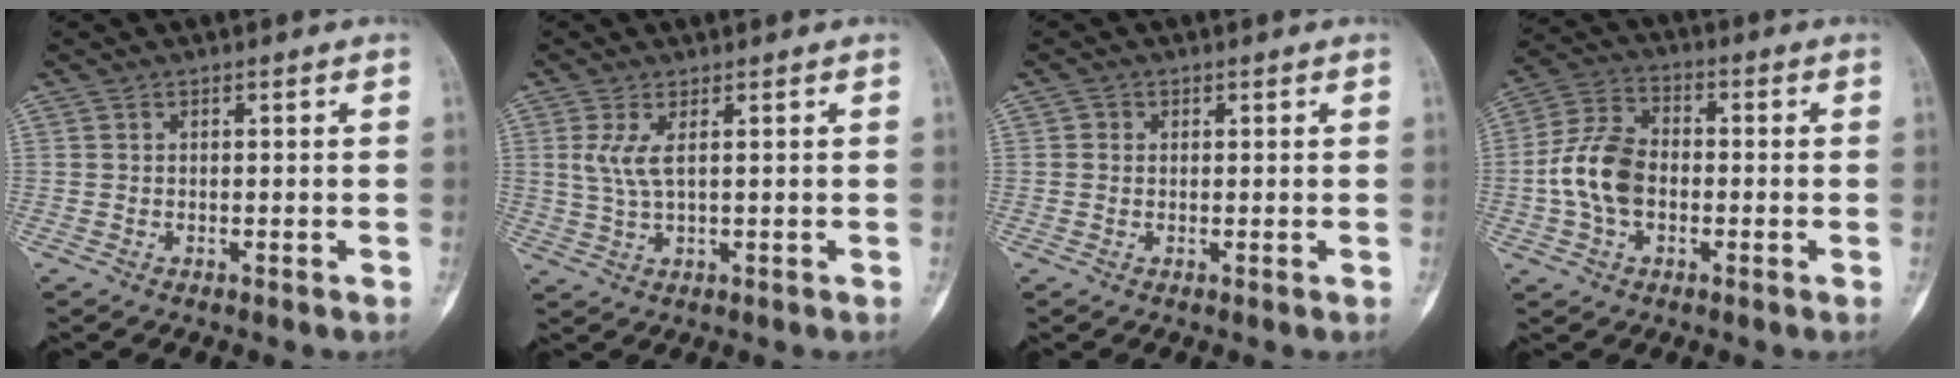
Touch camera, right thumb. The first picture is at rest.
{"total": 4.1, "force": [1.2, 1.2, 3.8], "torque": [-0.095, -0.005, 0.031]}
{"total": 1.1, "force": [0.2, 1.0, 0.3], "torque": [0.000, 0.002, 0.002]}
{"total": 10.8, "force": [-1.5, 7.3, 7.9], "torque": [-0.150, 0.029, -0.037]}